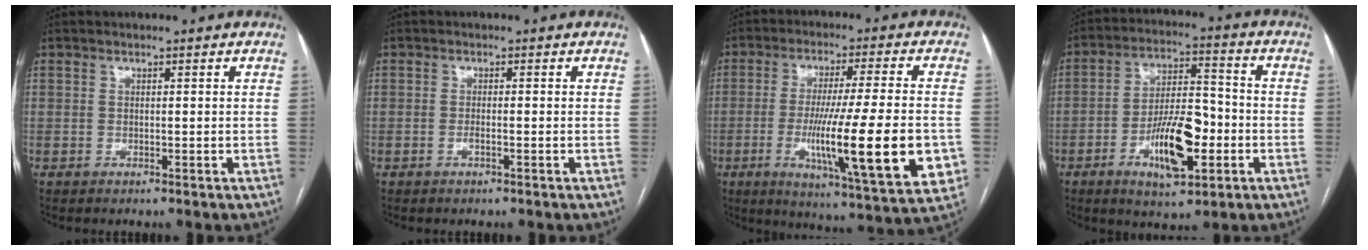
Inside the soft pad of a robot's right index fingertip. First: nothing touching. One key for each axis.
{"total": 0.9, "fx": -0.4, "fy": 0.1, "fz": 0.9, "tx": -0.017, "ty": 0.001, "tz": -0.007}
{"total": 20.6, "fx": -4.5, "fy": 1.3, "fz": 20.1, "tx": -0.281, "ty": -0.030, "tz": -0.063}
{"total": 12.3, "fx": -4.1, "fy": 4.0, "fz": 10.9, "tx": -0.196, "ty": 0.006, "tz": -0.067}